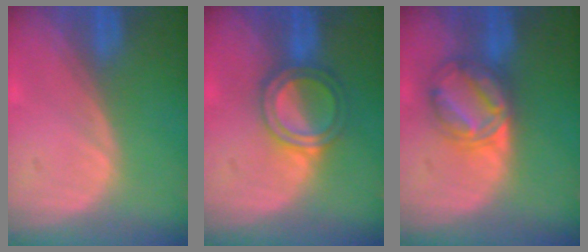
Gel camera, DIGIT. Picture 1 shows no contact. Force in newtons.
{"total": 5.0, "press": 5.0, "slide": 0.7}
{"total": 6.4, "press": 6.4, "slide": 0.4}